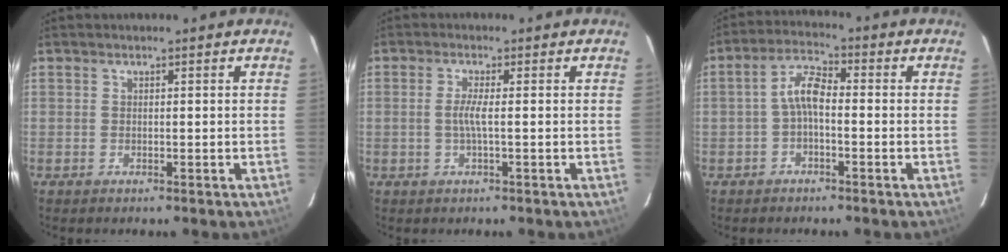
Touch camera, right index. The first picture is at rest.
{"total": 2.5, "force": [-0.4, -0.3, 2.5], "torque": [-0.050, 0.000, -0.009]}
{"total": 4.8, "force": [-1.2, 1.9, 4.2], "torque": [-0.088, 0.019, -0.026]}